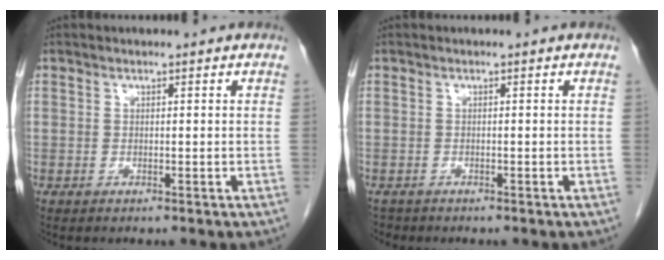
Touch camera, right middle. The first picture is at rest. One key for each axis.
{"total": 1.0, "fx": -0.9, "fy": 0.5, "fz": -0.2, "tx": -0.004, "ty": -0.001, "tz": -0.014}